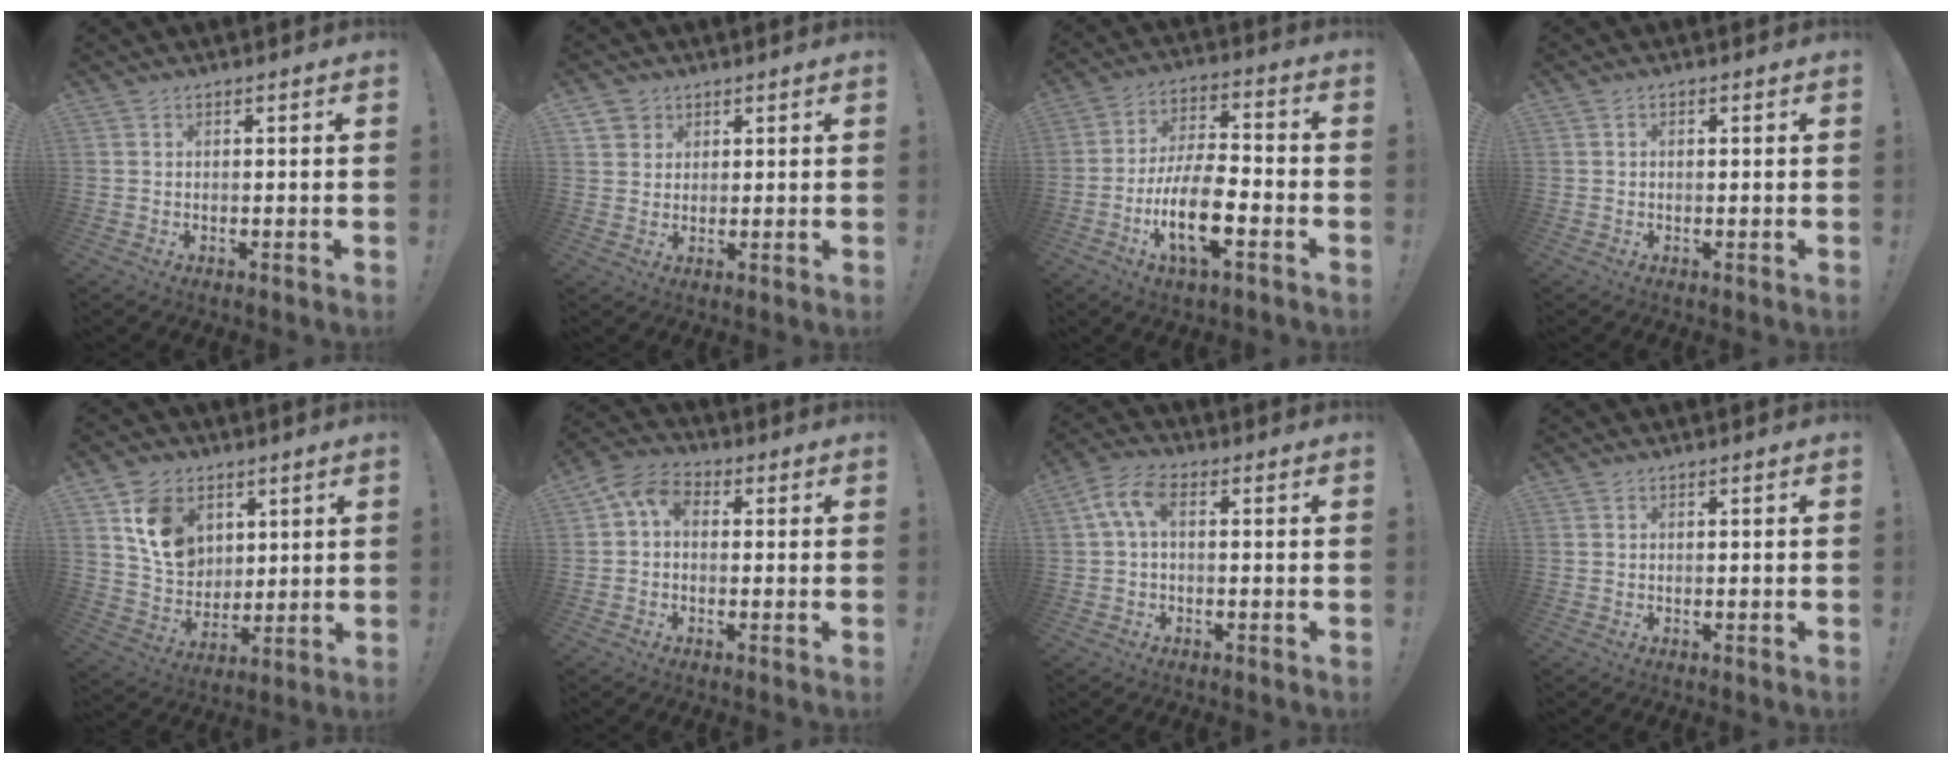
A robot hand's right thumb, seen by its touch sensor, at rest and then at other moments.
{"total": 3.7, "force": [2.1, 3.0, 0.2], "torque": [-0.005, -0.009, 0.039]}
{"total": 15.8, "force": [-6.3, 6.1, 13.2], "torque": [-0.249, 0.023, -0.106]}
{"total": 0.6, "force": [0.0, 0.4, 0.4], "torque": [-0.004, 0.002, -0.001]}
{"total": 13.4, "force": [6.2, 10.1, 6.2], "torque": [-0.107, -0.016, 0.129]}
{"total": 7.0, "force": [1.4, 4.6, 5.0], "torque": [-0.086, 0.008, 0.032]}
{"total": 6.5, "force": [1.1, 3.2, 5.5], "torque": [-0.122, 0.006, 0.023]}
{"total": 0.0}